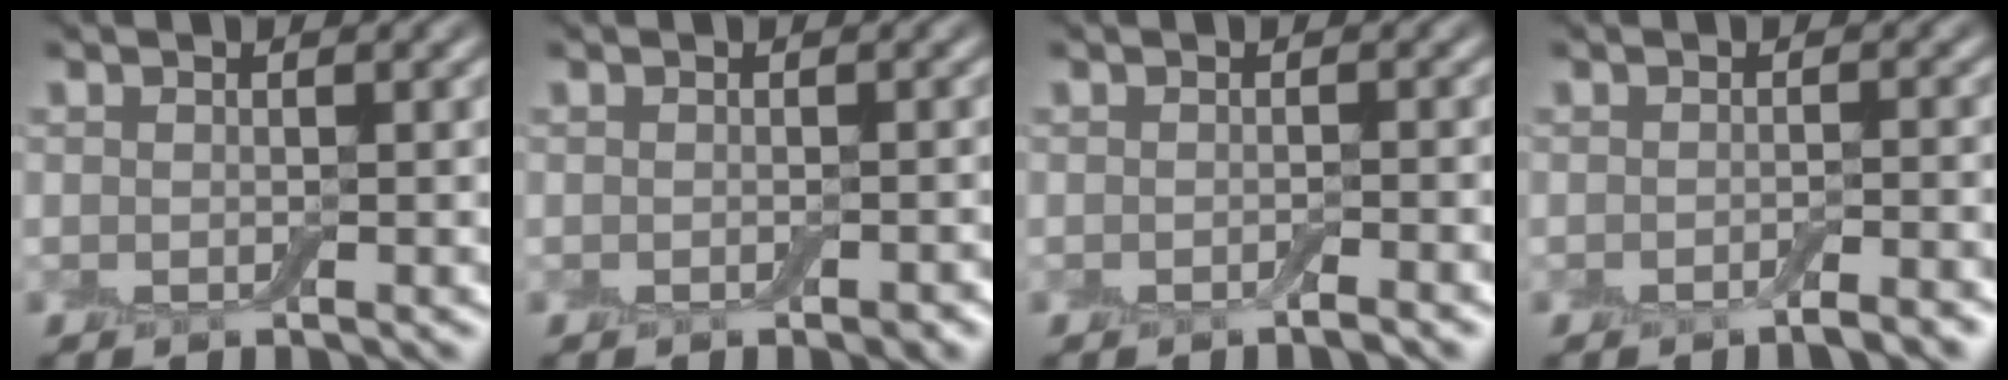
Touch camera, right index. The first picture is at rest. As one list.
[{"total": 0.8, "force": [-0.4, 0.3, 0.6], "torque": [-0.011, 0.000, -0.004]}, {"total": 0.9, "force": [-0.6, 0.0, 0.6], "torque": [-0.008, -0.002, -0.012]}, {"total": 1.9, "force": [-1.3, 0.3, 1.3], "torque": [-0.010, 0.001, -0.024]}]